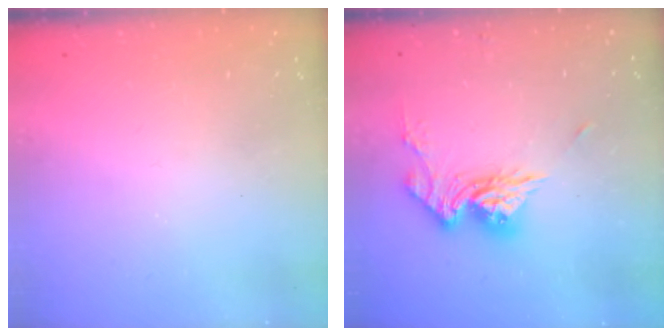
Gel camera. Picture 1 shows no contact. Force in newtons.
{"total": 12.0, "press": 11.9, "slide": 1.1}